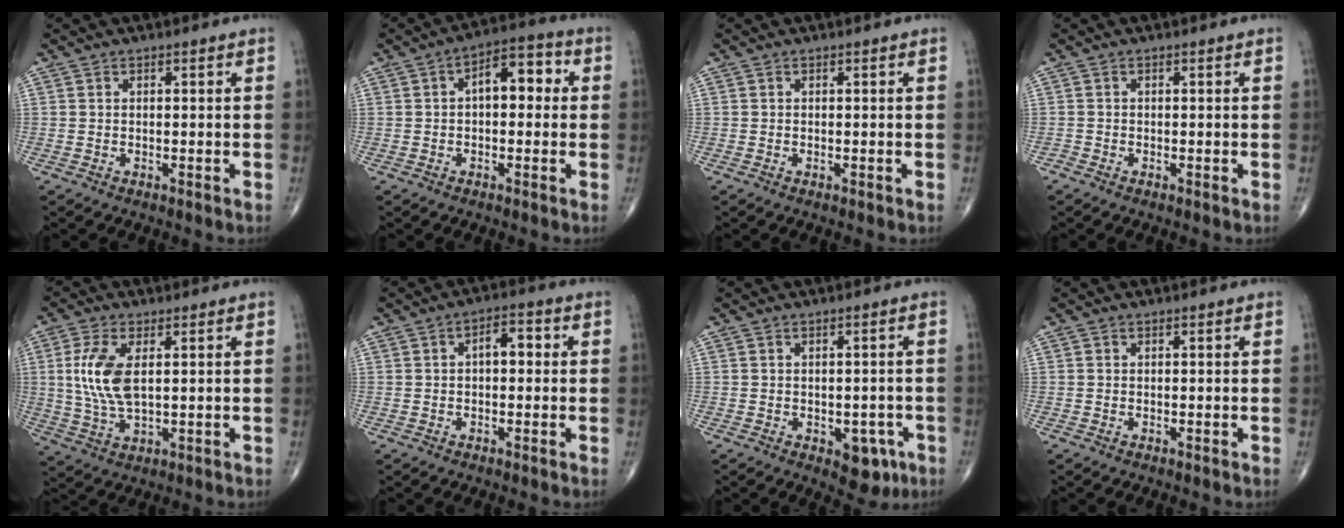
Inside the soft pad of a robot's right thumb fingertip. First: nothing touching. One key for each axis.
{"total": 8.4, "fx": 1.0, "fy": 4.6, "fz": 7.0, "tx": -0.076, "ty": 0.030, "tz": 0.005}
{"total": 0.0}
{"total": 0.5, "fx": -0.4, "fy": 0.2, "fz": 0.3, "tx": -0.006, "ty": -0.003, "tz": -0.013}
{"total": 9.3, "fx": 1.6, "fy": 4.2, "fz": 8.1, "tx": -0.181, "ty": -0.006, "tz": 0.037}
{"total": 4.4, "fx": 0.4, "fy": 2.4, "fz": 3.7, "tx": -0.040, "ty": 0.016, "tz": -0.002}
{"total": 5.8, "fx": -2.4, "fy": 3.5, "fz": 4.0, "tx": -0.018, "ty": 0.010, "tz": -0.022}
{"total": 0.0}